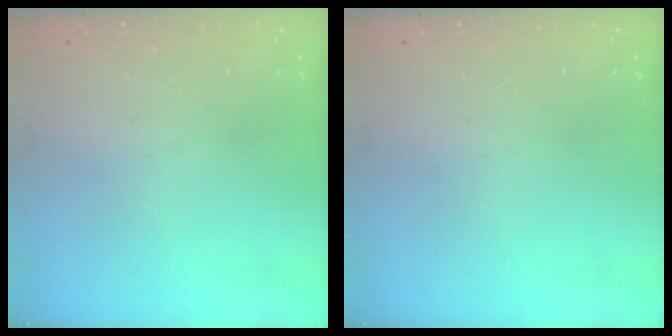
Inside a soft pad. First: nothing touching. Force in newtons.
{"total": 0.0}